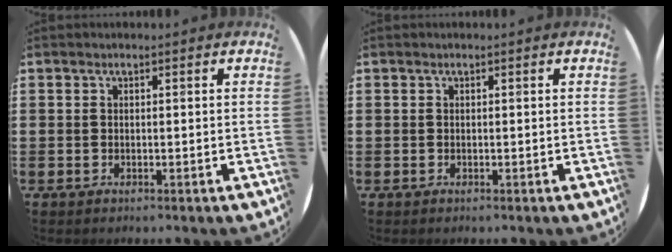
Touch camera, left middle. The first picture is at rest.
{"total": 0.0}